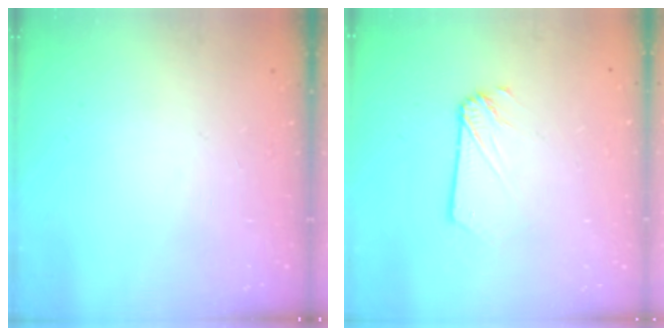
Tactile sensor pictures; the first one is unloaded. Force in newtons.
{"total": 1.9, "press": 1.9, "slide": 0.1}